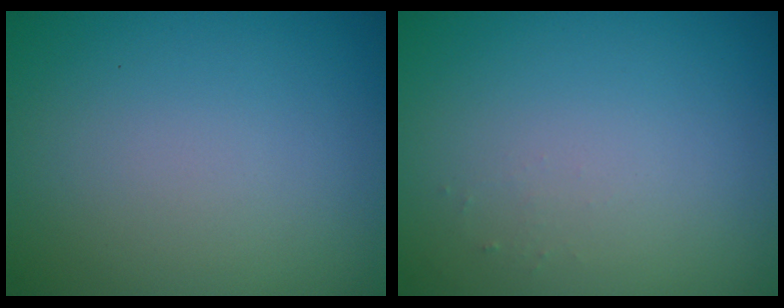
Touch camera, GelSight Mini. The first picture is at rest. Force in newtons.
{"total": 0.5, "press": 0.5, "slide": 0.2}